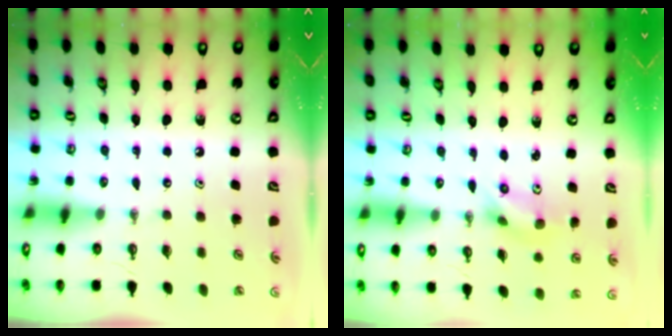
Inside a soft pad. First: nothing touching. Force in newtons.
{"total": 6.3, "press": 2.7, "slide": 5.7}